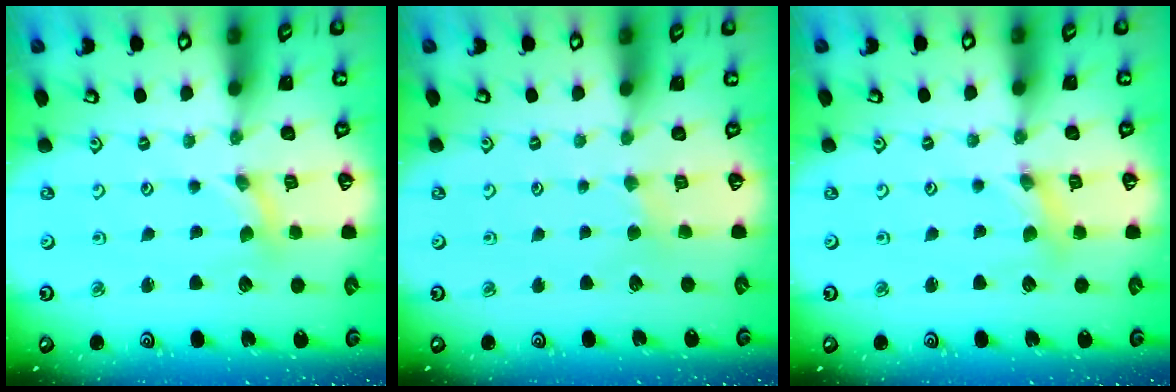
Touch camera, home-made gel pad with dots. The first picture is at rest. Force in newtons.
{"total": 2.2, "press": 2.2, "slide": 0.3}
{"total": 2.1, "press": 2.1, "slide": 0.3}